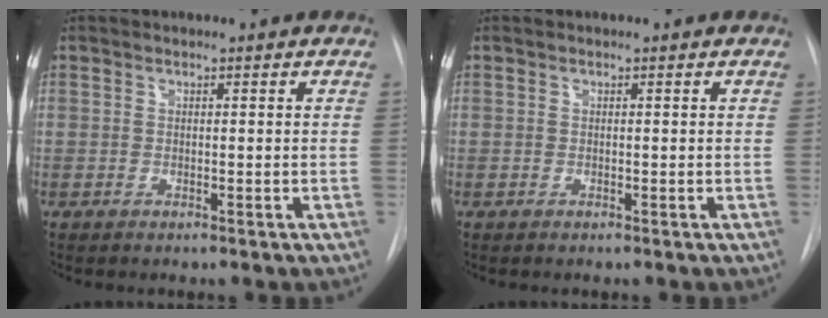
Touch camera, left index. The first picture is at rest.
{"total": 0.0}